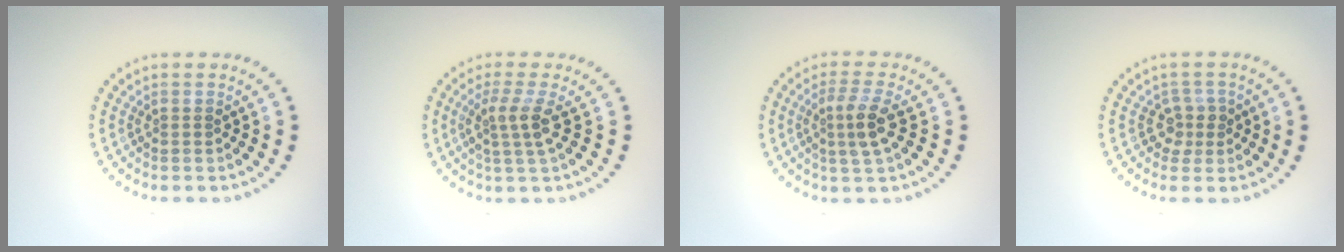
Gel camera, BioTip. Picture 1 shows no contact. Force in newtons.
{"total": 2.6, "press": 2.0, "slide": 1.7}
{"total": 2.9, "press": 2.5, "slide": 1.4}
{"total": 1.9, "press": 1.5, "slide": 1.1}